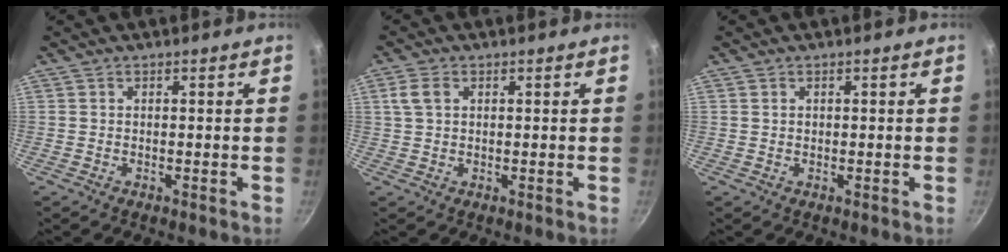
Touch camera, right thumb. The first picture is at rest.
{"total": 3.4, "force": [1.0, 2.3, 2.3], "torque": [-0.044, 0.007, 0.019]}
{"total": 0.8, "force": [0.3, 0.6, 0.4], "torque": [-0.005, 0.003, 0.005]}